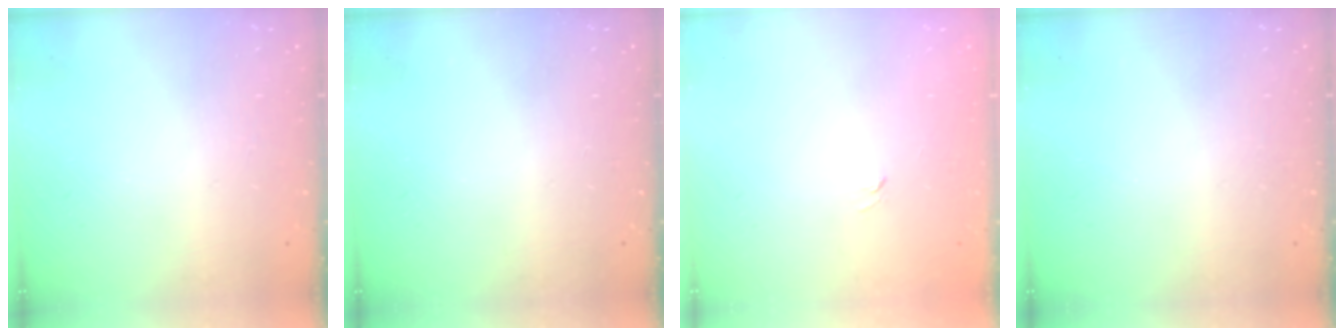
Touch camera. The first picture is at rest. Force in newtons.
{"total": 0.0}
{"total": 3.3, "press": 3.1, "slide": 1.0}
{"total": 0.0}